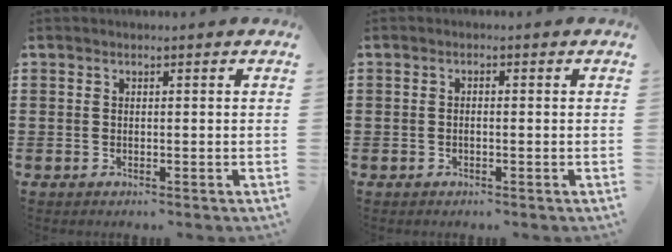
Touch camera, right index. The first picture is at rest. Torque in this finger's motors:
{"motor_torque": [0.25, -0.17, 0.09, 0.01]}